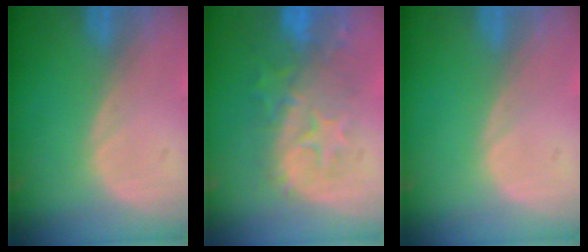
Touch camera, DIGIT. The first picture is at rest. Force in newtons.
{"total": 9.8, "press": 9.1, "slide": 3.5}
{"total": 0.0}